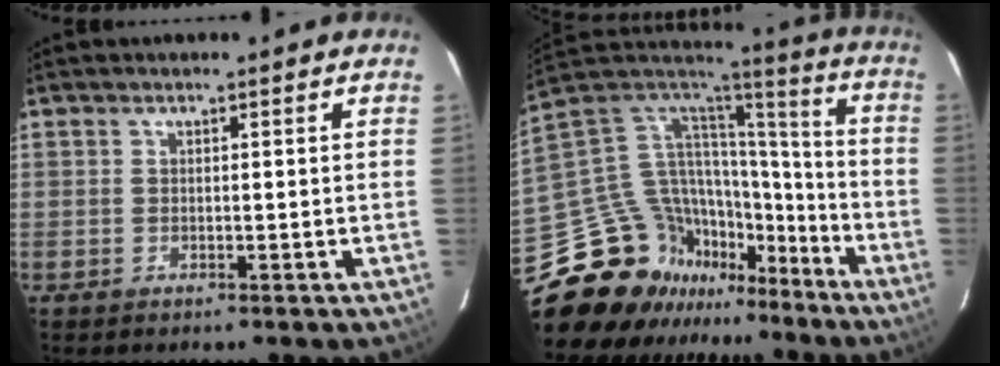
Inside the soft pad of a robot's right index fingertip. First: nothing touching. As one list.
[{"total": 29.0, "force": [-22.1, 15.5, 10.7], "torque": [-0.261, 0.038, -0.349]}]